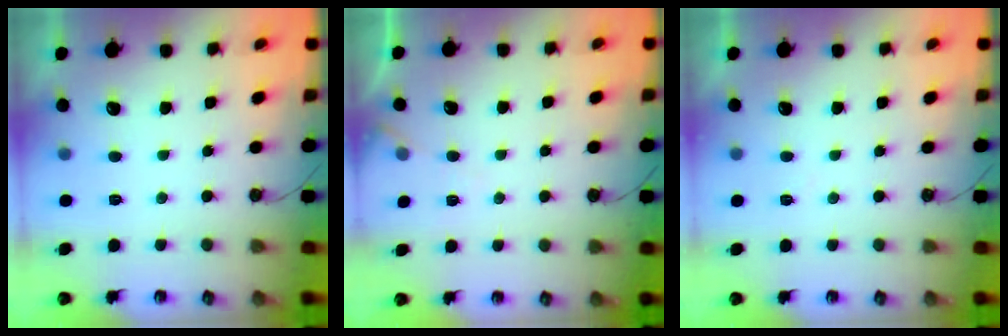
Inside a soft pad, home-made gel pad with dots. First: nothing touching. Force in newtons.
{"total": 5.4, "press": 5.3, "slide": 0.7}
{"total": 3.2, "press": 3.1, "slide": 0.6}